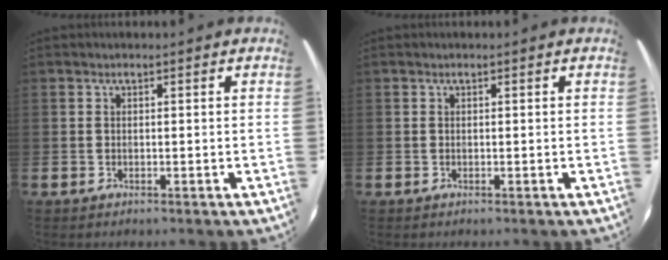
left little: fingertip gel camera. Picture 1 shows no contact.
{"total": 0.0}